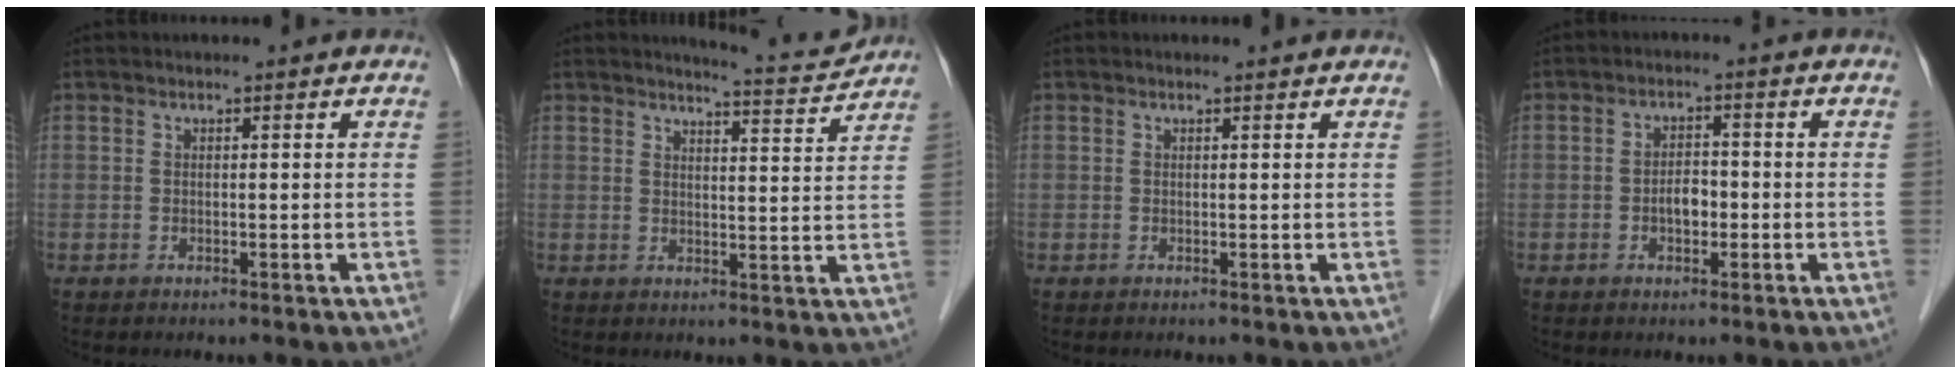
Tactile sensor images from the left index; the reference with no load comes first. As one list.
[{"total": 6.1, "force": [6.0, -0.4, 0.7], "torque": [-0.025, -0.016, 0.078]}, {"total": 1.1, "force": [1.1, 0.0, 0.2], "torque": [-0.009, 0.004, 0.014]}, {"total": 2.8, "force": [-0.8, 1.5, 2.1], "torque": [-0.035, 0.007, -0.013]}]